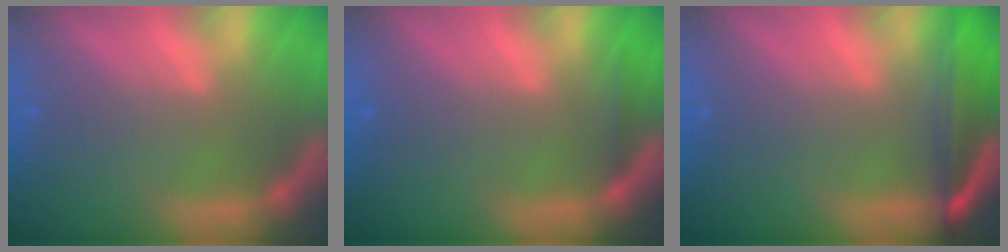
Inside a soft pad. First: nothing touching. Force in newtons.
{"total": 0.9}
{"total": 6.0}